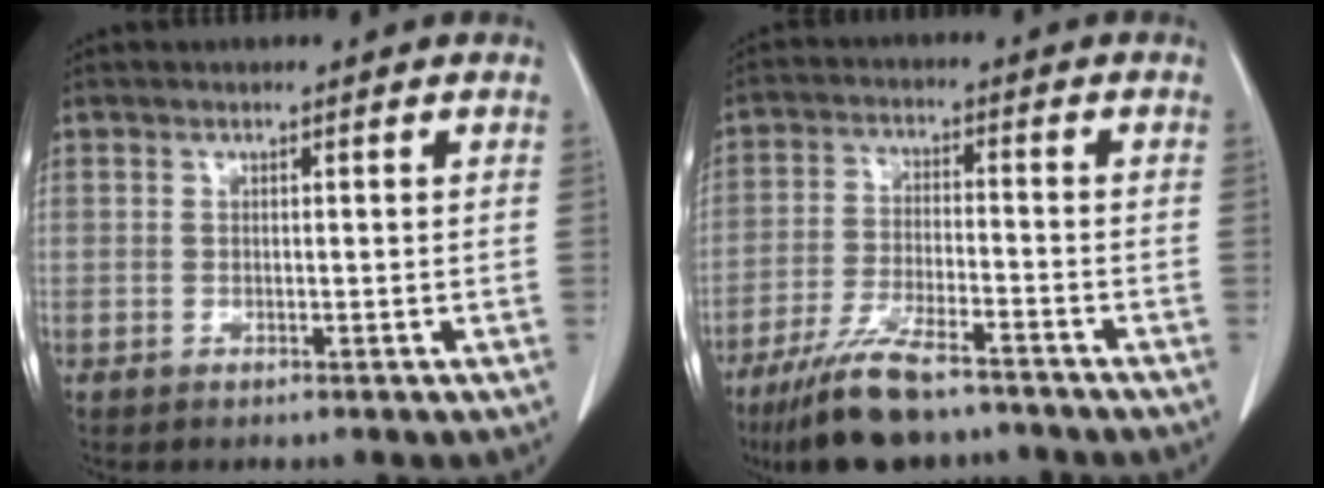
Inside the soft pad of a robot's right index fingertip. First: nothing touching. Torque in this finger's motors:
{"motor_torque": [0.78, -0.74, 0.49, 0.14]}